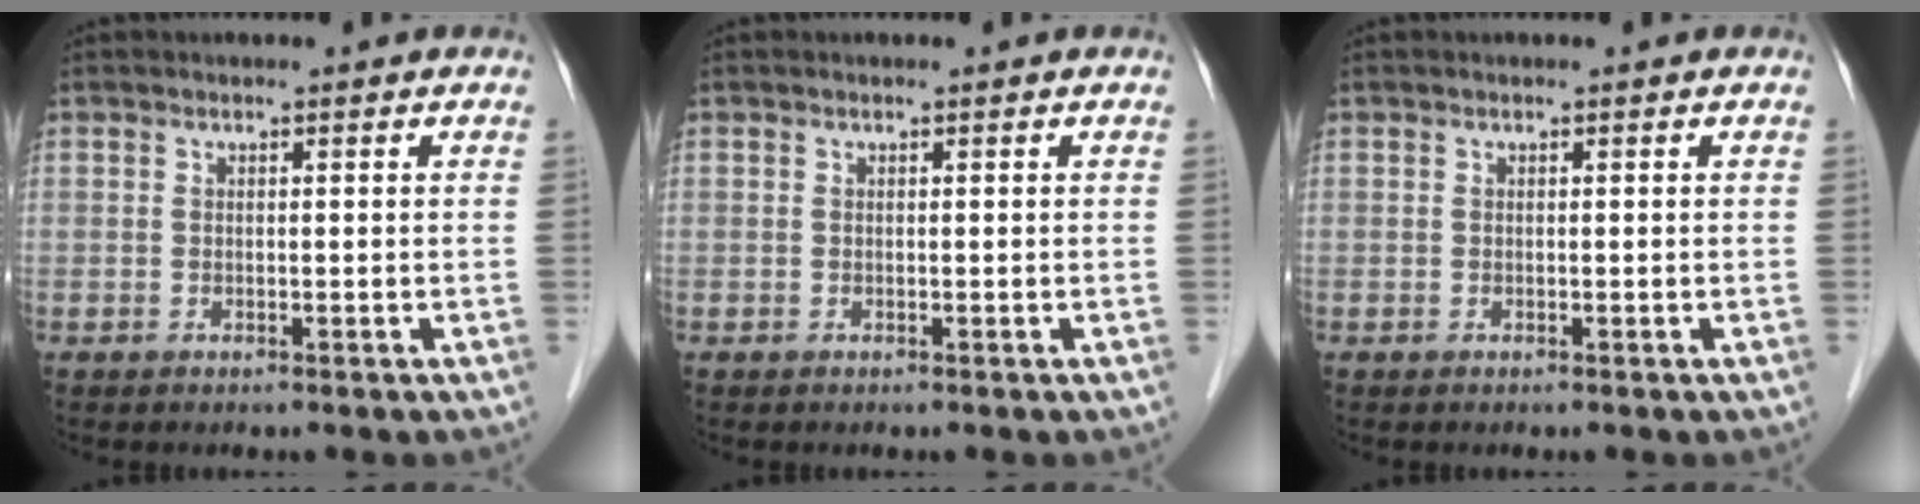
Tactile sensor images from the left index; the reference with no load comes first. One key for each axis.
{"total": 0.0}
{"total": 0.0}